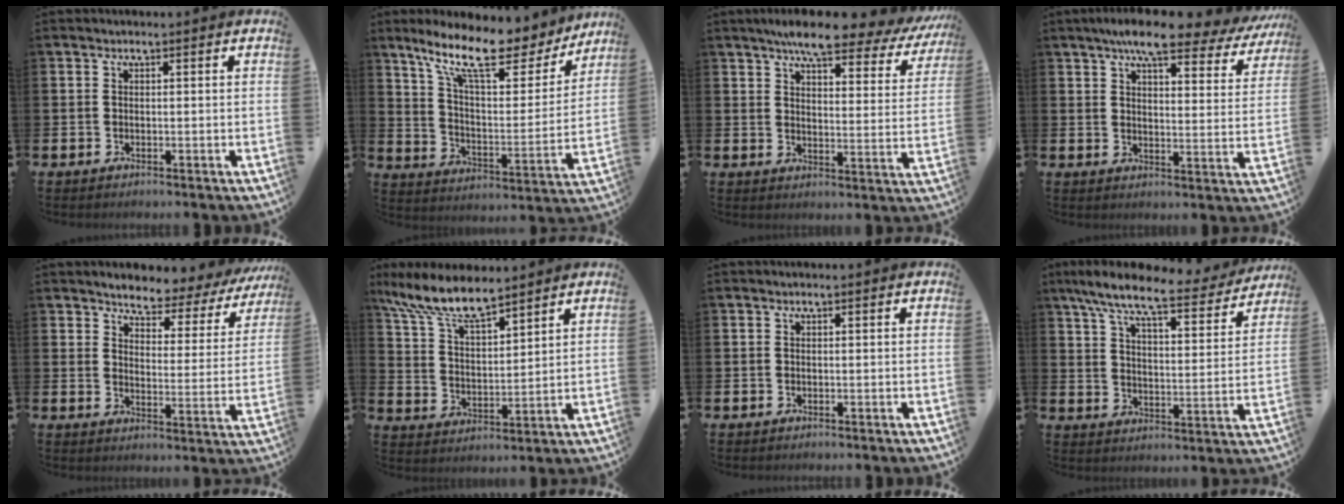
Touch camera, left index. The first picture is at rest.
{"total": 13.3, "force": [10.6, 3.7, 7.1], "torque": [-0.154, -0.061, 0.180]}
{"total": 7.7, "force": [6.9, 1.2, 3.2], "torque": [-0.074, -0.039, 0.119]}
{"total": 8.3, "force": [7.3, 1.4, 3.7], "torque": [-0.083, -0.032, 0.127]}
{"total": 3.9, "force": [3.7, 1.0, 0.9], "torque": [-0.043, -0.033, 0.054]}
{"total": 9.2, "force": [7.9, 2.1, 4.1], "torque": [-0.111, -0.029, 0.144]}
{"total": 0.0}
{"total": 9.3, "force": [8.0, 1.5, 4.5], "torque": [-0.111, -0.044, 0.134]}